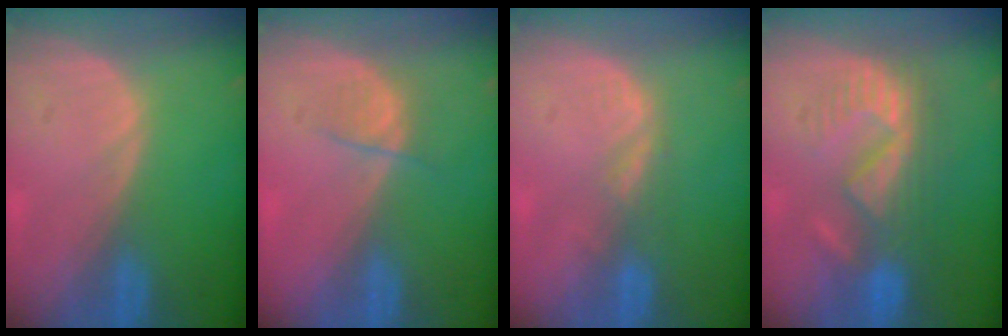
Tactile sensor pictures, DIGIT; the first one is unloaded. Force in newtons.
{"total": 2.5, "press": 2.3, "slide": 0.9}
{"total": 2.7, "press": 2.1, "slide": 1.7}
{"total": 8.6, "press": 8.2, "slide": 2.6}